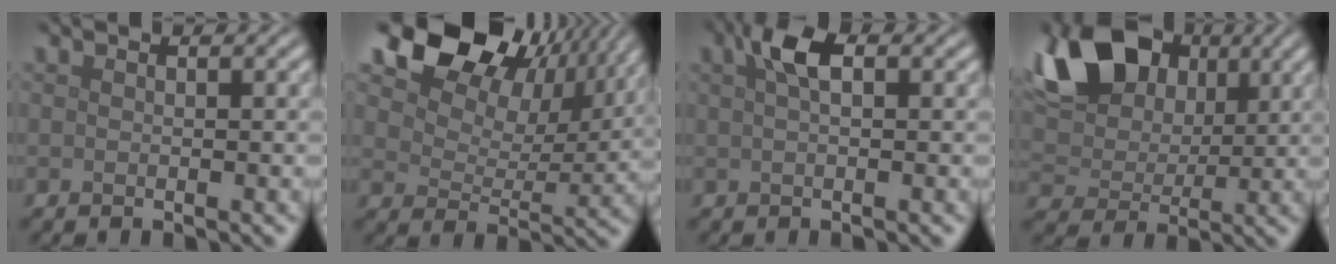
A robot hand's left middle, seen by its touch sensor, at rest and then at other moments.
{"total": 13.0, "force": [8.0, 7.7, 6.7], "torque": [-0.122, 0.016, 0.130]}
{"total": 2.7, "force": [0.9, 1.1, 2.3], "torque": [-0.045, 0.009, 0.014]}
{"total": 17.1, "force": [7.0, 12.3, 9.6], "torque": [-0.202, 0.060, 0.117]}